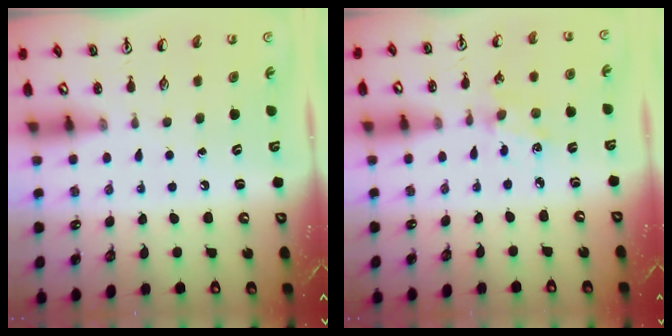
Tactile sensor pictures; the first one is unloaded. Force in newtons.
{"total": 1.8, "press": 1.7, "slide": 0.3}